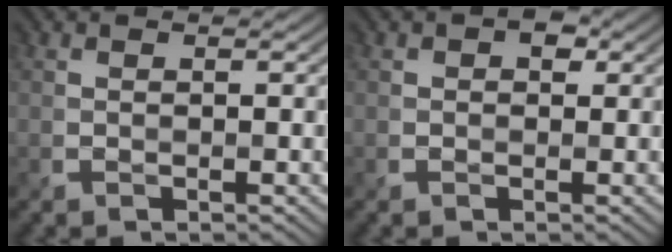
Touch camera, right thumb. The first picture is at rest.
{"total": 2.1, "force": [0.5, 1.6, 1.2], "torque": [-0.015, -0.001, 0.004]}